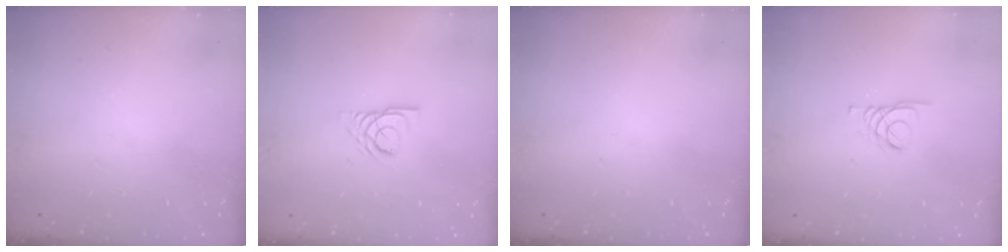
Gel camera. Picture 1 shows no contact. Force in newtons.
{"total": 4.5, "press": 4.4, "slide": 0.4}
{"total": 0.0}
{"total": 1.8, "press": 1.8, "slide": 0.2}